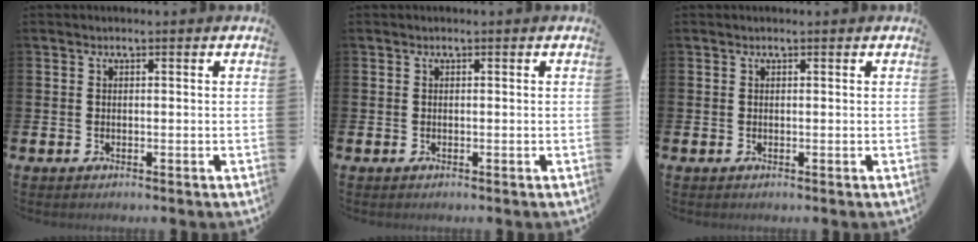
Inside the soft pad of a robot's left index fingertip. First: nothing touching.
{"total": 0.0}
{"total": 0.0}